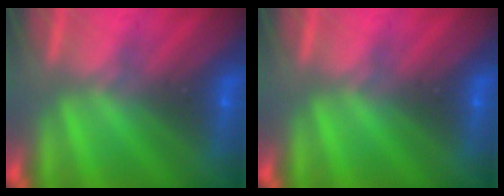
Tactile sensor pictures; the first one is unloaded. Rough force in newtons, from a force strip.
{"total": 0.0}